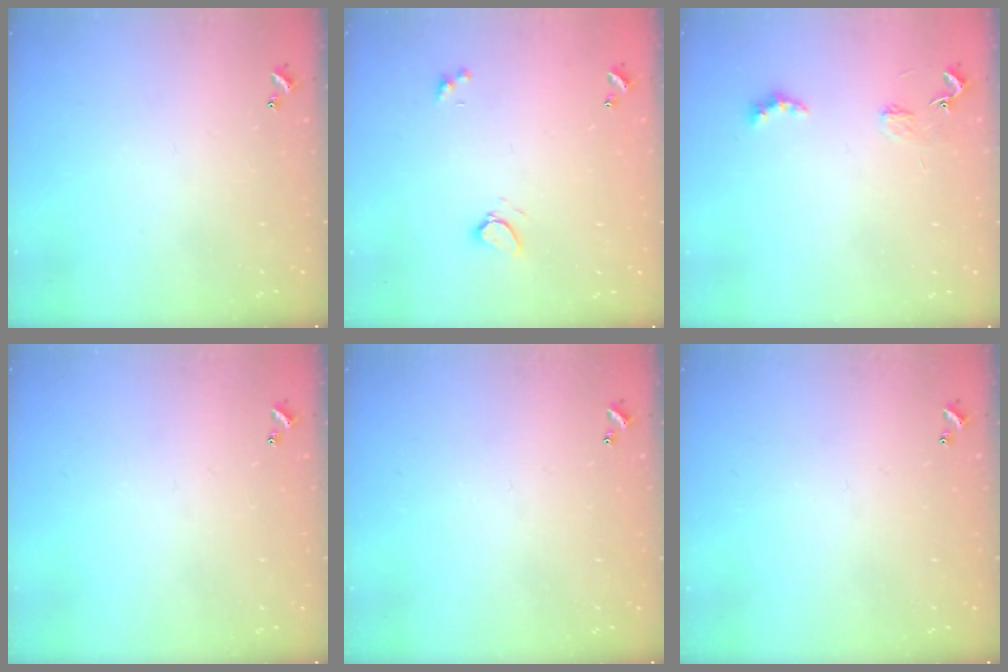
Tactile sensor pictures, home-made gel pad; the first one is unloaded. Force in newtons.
{"total": 1.7, "press": 1.6, "slide": 0.3}
{"total": 2.8, "press": 2.7, "slide": 0.5}
{"total": 0.0}
{"total": 0.0}
{"total": 0.0}